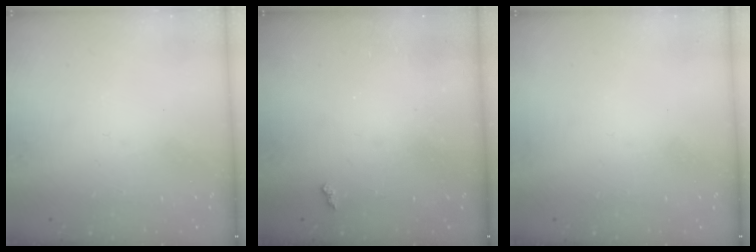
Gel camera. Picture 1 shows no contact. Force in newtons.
{"total": 2.4, "press": 2.4, "slide": 0.4}
{"total": 0.0}